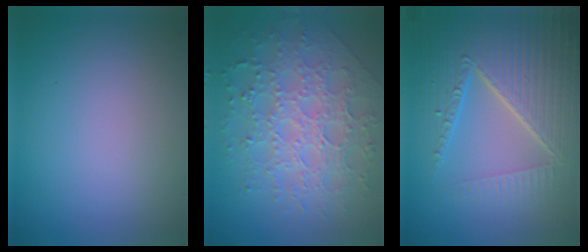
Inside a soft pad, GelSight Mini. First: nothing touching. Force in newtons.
{"total": 8.0, "press": 5.7, "slide": 5.6}
{"total": 7.5, "press": 5.6, "slide": 5.0}